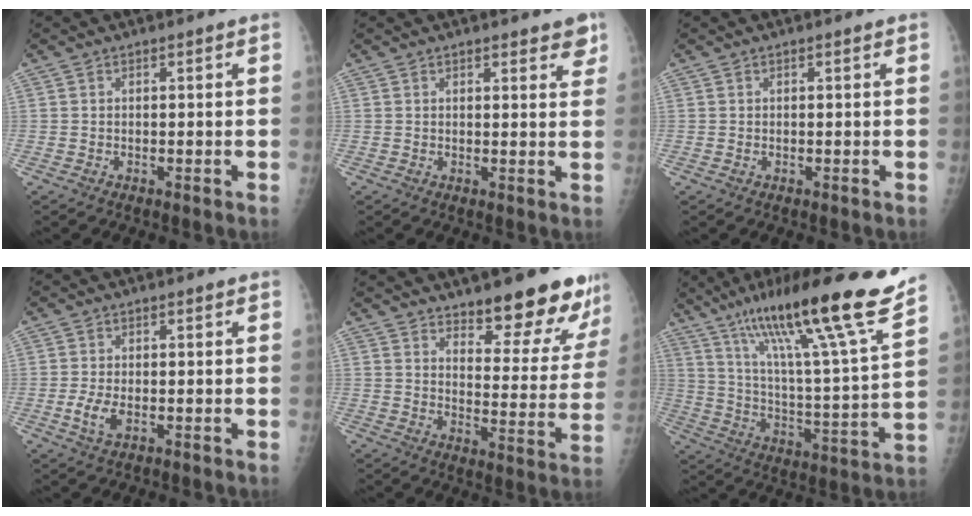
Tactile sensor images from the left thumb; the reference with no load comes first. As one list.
[{"total": 4.4, "force": [3.1, 1.5, 2.7], "torque": [-0.007, -0.012, 0.035]}, {"total": 0.5, "force": [0.2, 0.2, 0.4], "torque": [-0.009, 0.004, 0.004]}, {"total": 3.6, "force": [-0.9, 1.7, 3.1], "torque": [-0.071, -0.004, -0.017]}, {"total": 17.3, "force": [13.6, 4.9, 9.6], "torque": [-0.082, -0.102, 0.184]}, {"total": 25.4, "force": [18.1, 1.5, 17.8], "torque": [-0.272, -0.069, 0.297]}]